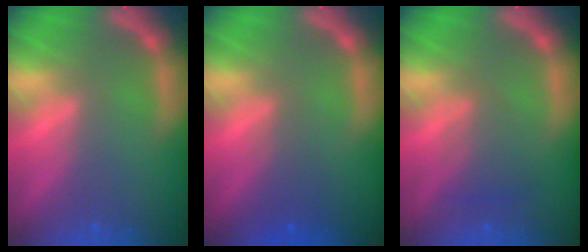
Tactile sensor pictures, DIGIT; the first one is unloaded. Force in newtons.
{"total": 2.0}
{"total": 2.5}